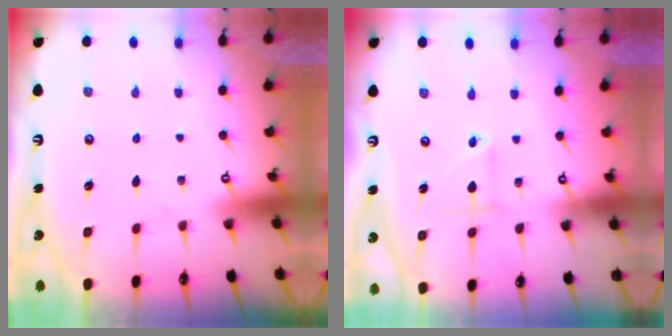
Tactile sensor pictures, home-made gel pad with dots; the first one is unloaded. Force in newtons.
{"total": 2.8, "press": 2.8, "slide": 0.2}